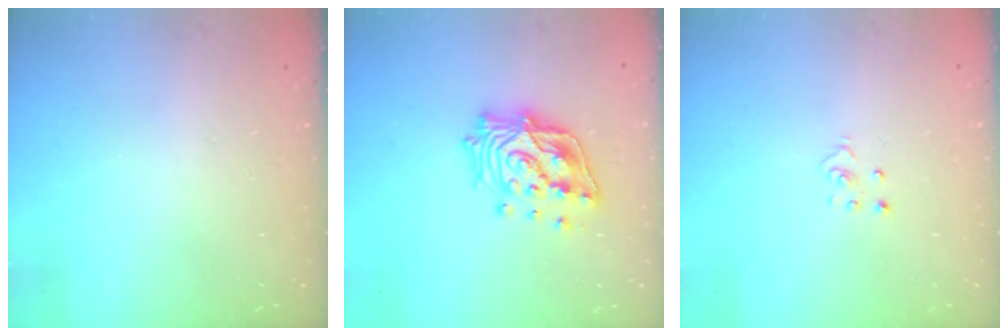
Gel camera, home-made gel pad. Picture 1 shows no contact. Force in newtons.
{"total": 18.3, "press": 18.1, "slide": 2.4}
{"total": 2.8, "press": 2.8, "slide": 0.3}